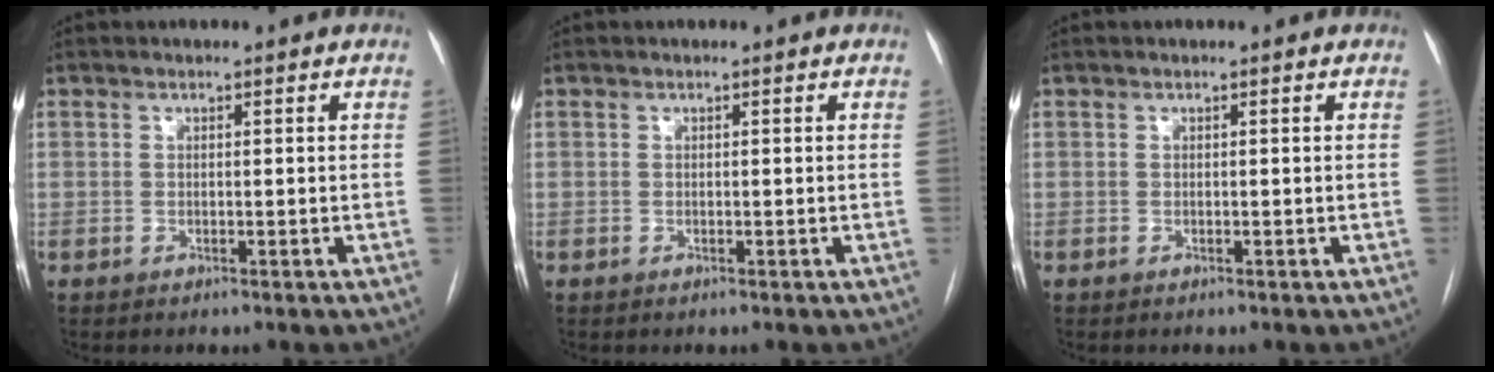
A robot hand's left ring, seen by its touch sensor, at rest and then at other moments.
{"total": 0.0}
{"total": 0.0}